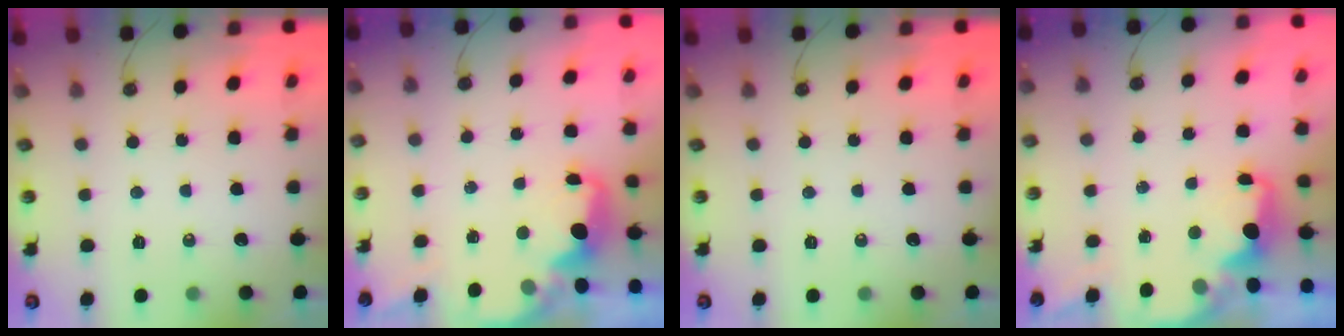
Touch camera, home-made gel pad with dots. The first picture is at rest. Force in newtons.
{"total": 2.1, "press": 2.0, "slide": 0.7}
{"total": 0.0}
{"total": 2.0, "press": 1.8, "slide": 0.8}